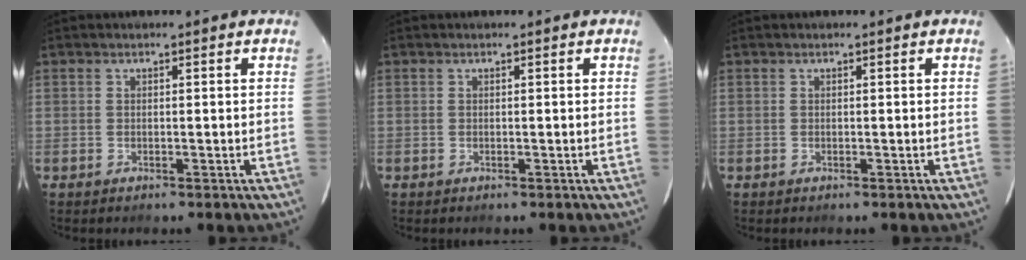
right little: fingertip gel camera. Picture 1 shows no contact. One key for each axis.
{"total": 0.0}
{"total": 0.0}